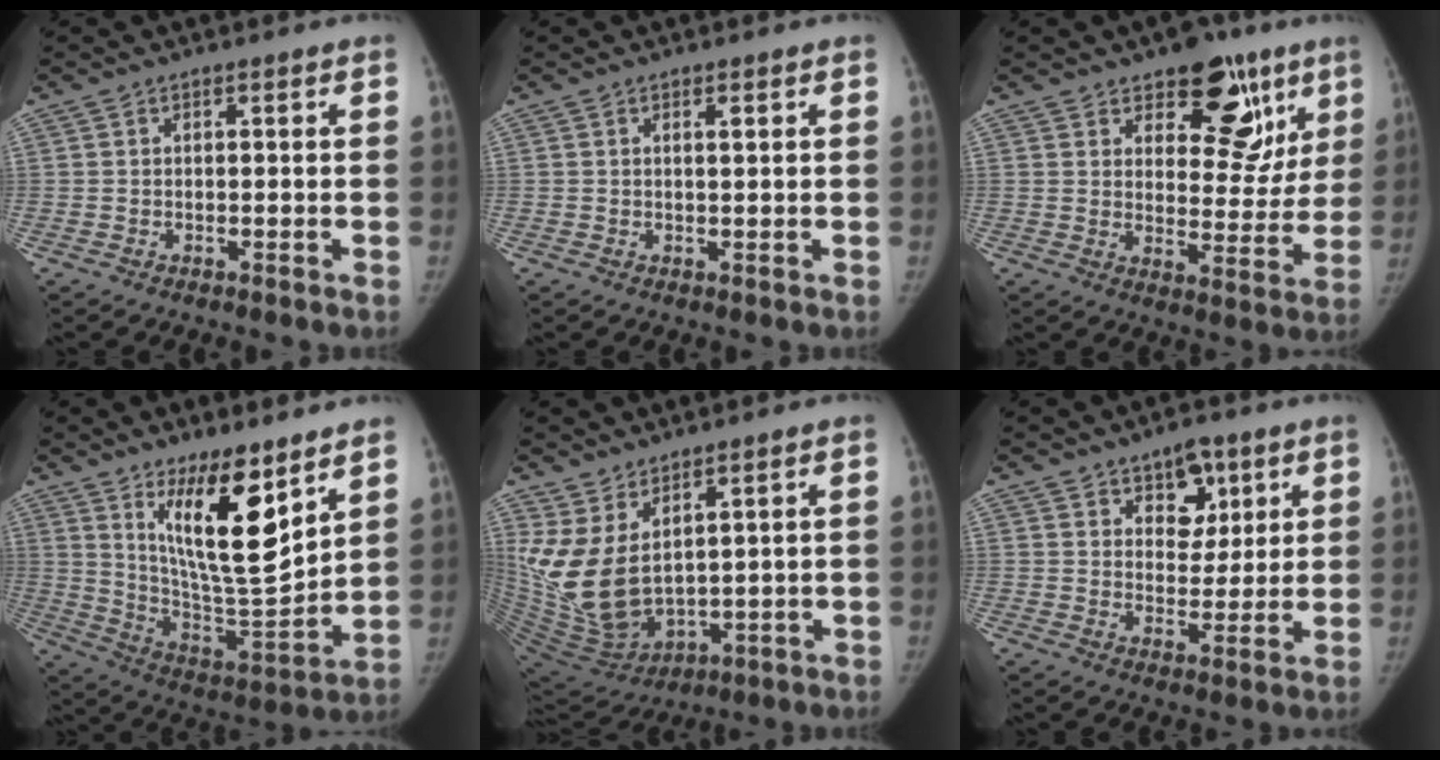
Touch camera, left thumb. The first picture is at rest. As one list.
[{"total": 1.0, "force": [0.5, 0.1, 0.9], "torque": [-0.014, -0.002, 0.008]}, {"total": 15.6, "force": [8.9, 8.2, 9.7], "torque": [-0.059, -0.046, 0.124]}, {"total": 17.4, "force": [9.8, 4.9, 13.6], "torque": [-0.200, -0.077, 0.186]}, {"total": 13.4, "force": [5.4, 6.6, 10.3], "torque": [-0.207, -0.039, 0.135]}, {"total": 7.9, "force": [4.4, 4.9, 4.3], "torque": [-0.026, -0.025, 0.067]}]